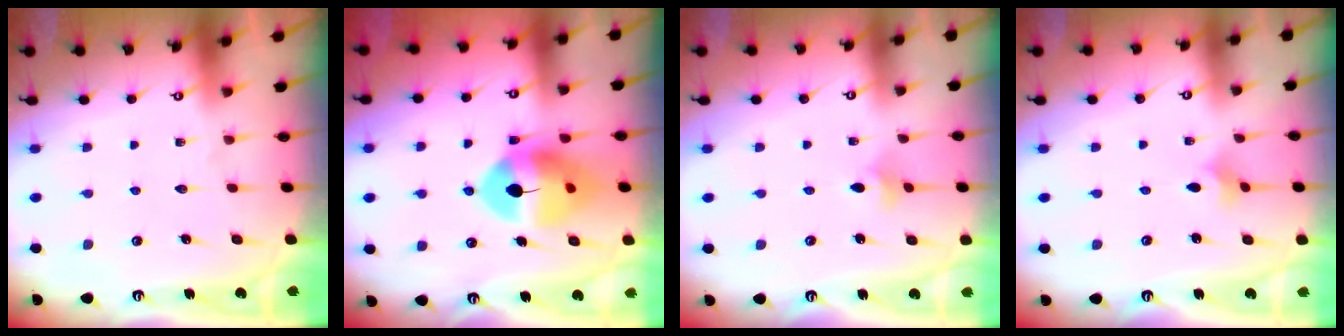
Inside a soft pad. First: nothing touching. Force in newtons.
{"total": 12.1, "press": 11.9, "slide": 1.9}
{"total": 2.6, "press": 2.5, "slide": 0.5}
{"total": 1.9, "press": 1.8, "slide": 0.5}